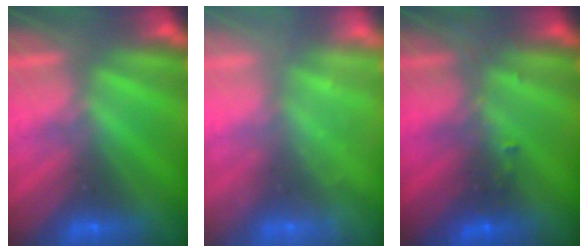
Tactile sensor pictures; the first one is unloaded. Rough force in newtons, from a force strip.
{"total": 2.3}
{"total": 2.7}